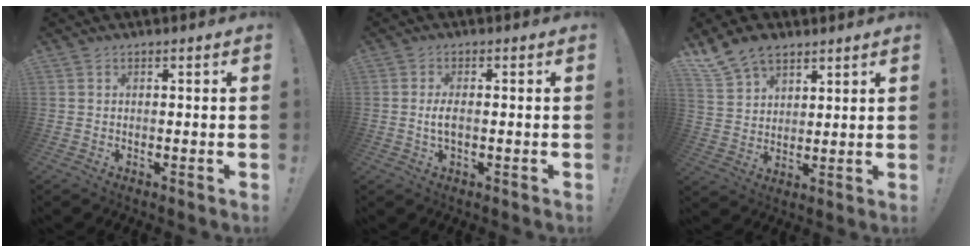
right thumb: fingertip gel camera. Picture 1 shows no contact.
{"total": 3.4, "force": [-0.4, 1.0, 3.2], "torque": [-0.070, -0.001, -0.011]}
{"total": 10.5, "force": [7.7, 6.2, 3.3], "torque": [-0.077, -0.040, 0.157]}